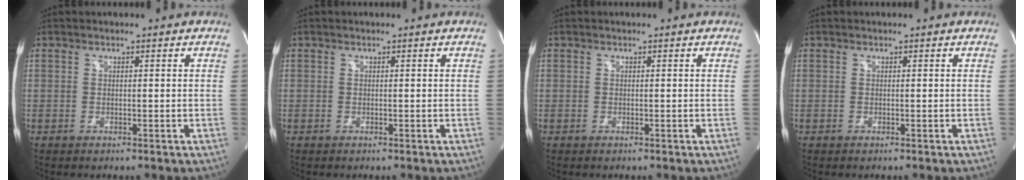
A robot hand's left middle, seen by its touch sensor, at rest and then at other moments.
{"total": 0.0}
{"total": 0.0}
{"total": 0.0}